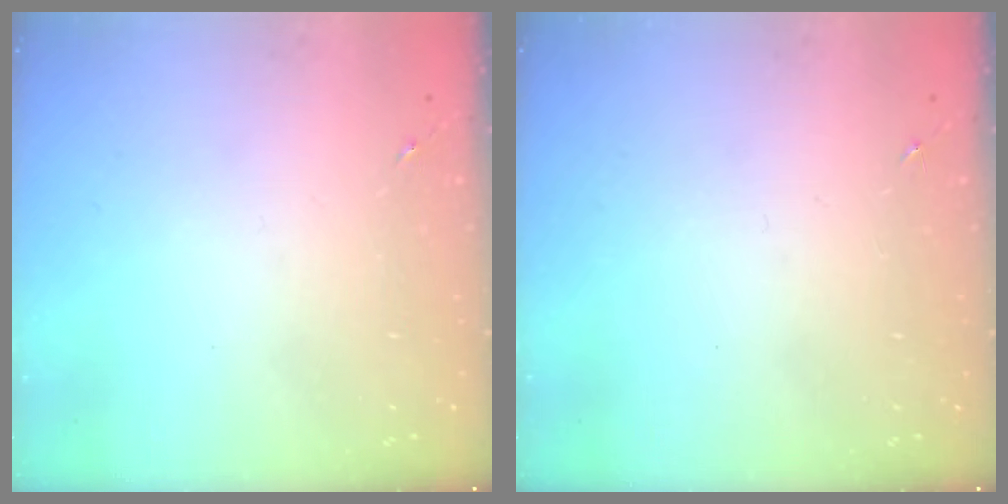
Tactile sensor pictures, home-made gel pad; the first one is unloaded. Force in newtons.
{"total": 0.0}